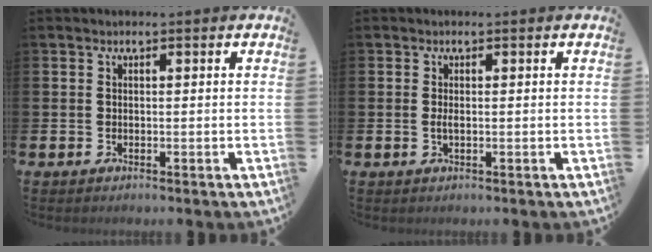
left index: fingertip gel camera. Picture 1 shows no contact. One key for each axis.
{"total": 0.9, "fx": -0.1, "fy": 0.3, "fz": 0.9, "tx": -0.017, "ty": 0.002, "tz": -0.004}